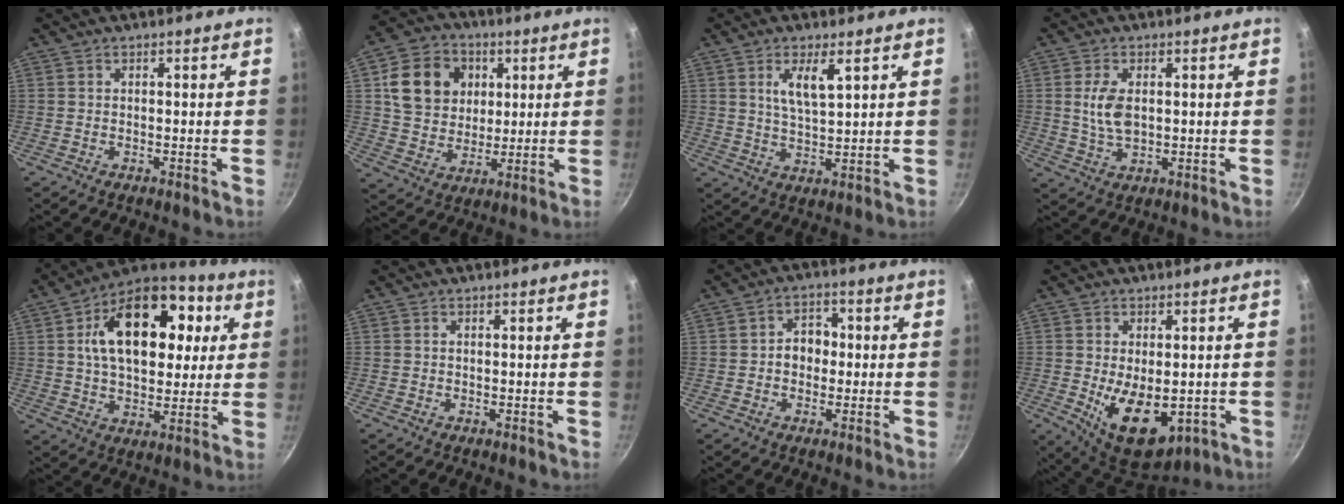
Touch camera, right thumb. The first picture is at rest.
{"total": 14.5, "force": [3.7, 12.4, 6.7], "torque": [-0.092, 0.001, 0.068]}
{"total": 6.3, "force": [2.8, 2.1, 5.2], "torque": [-0.093, -0.020, 0.056]}
{"total": 6.2, "force": [0.8, 3.5, 5.1], "torque": [-0.100, -0.005, 0.021]}
{"total": 22.2, "force": [5.4, 13.4, 16.8], "torque": [-0.225, 0.013, 0.078]}
{"total": 0.0}
{"total": 5.3, "force": [-0.1, 4.1, 3.2], "torque": [-0.027, 0.015, -0.011]}
{"total": 12.5, "force": [-2.6, 7.0, 10.1], "torque": [-0.146, -0.013, -0.016]}